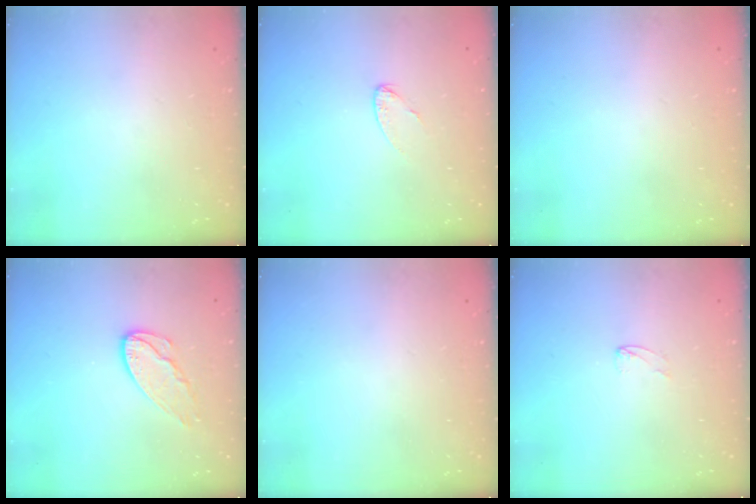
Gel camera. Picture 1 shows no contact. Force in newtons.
{"total": 3.3, "press": 3.3, "slide": 0.2}
{"total": 0.0}
{"total": 8.3, "press": 8.3, "slide": 0.1}
{"total": 0.0}
{"total": 1.7, "press": 1.7, "slide": 0.1}